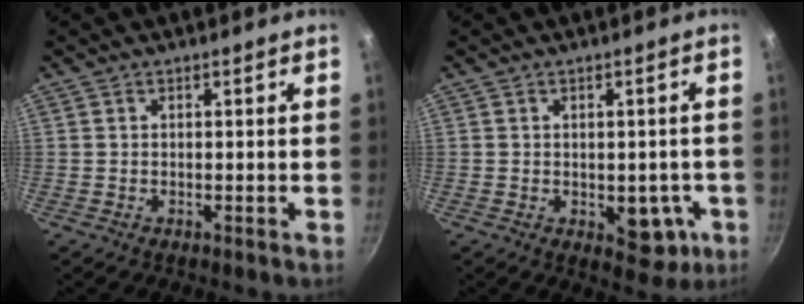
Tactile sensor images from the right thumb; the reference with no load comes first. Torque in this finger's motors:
{"motor_torque": [0.96, 0.56, 0.49, -0.38, 0.11]}